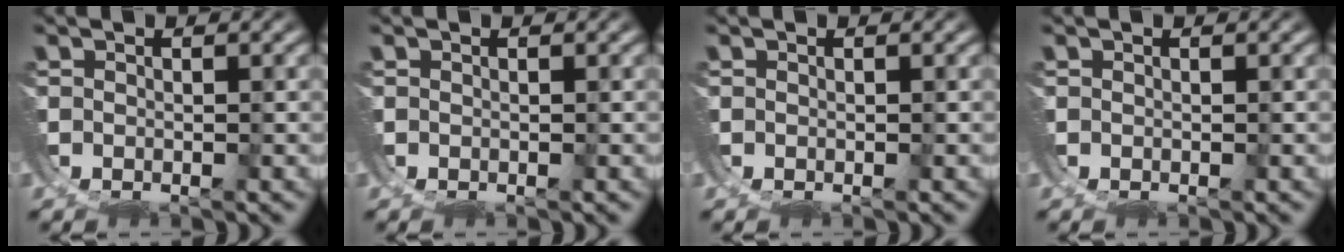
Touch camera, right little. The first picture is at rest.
{"total": 0.0}
{"total": 0.0}
{"total": 0.0}